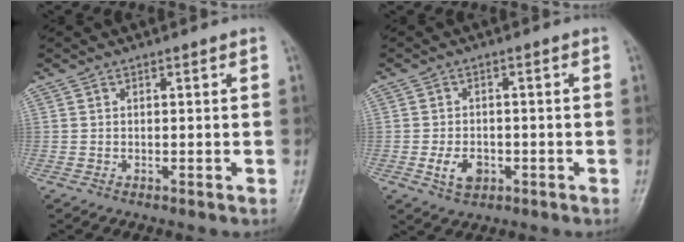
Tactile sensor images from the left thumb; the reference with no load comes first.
{"total": 4.7, "force": [-1.6, 3.2, 3.1], "torque": [-0.049, 0.004, -0.024]}